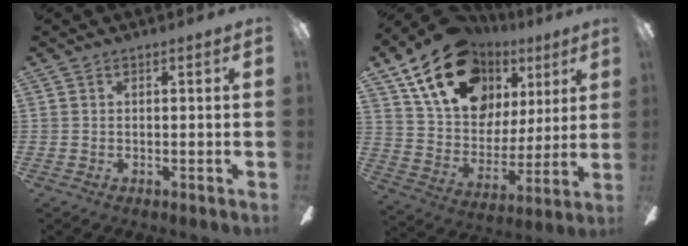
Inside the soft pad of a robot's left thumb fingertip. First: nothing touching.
{"total": 20.9, "force": [11.9, 13.6, 10.4], "torque": [-0.177, -0.050, 0.222]}